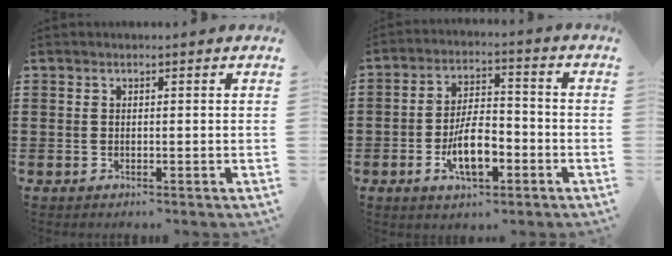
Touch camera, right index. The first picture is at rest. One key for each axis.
{"total": 8.2, "fx": -3.0, "fy": 3.6, "fz": 6.7, "tx": -0.120, "ty": -0.001, "tz": -0.055}